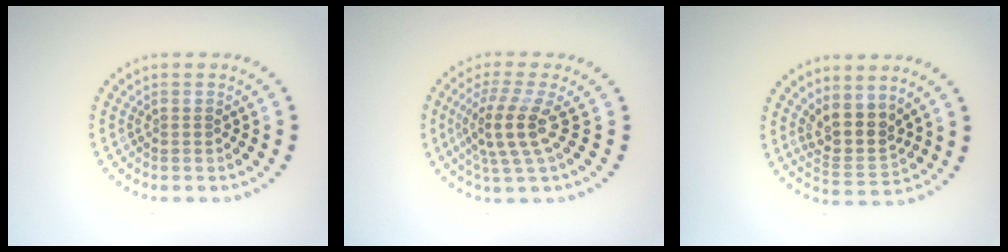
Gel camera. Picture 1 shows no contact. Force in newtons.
{"total": 3.7, "press": 2.8, "slide": 2.5}
{"total": 3.5, "press": 2.8, "slide": 2.1}